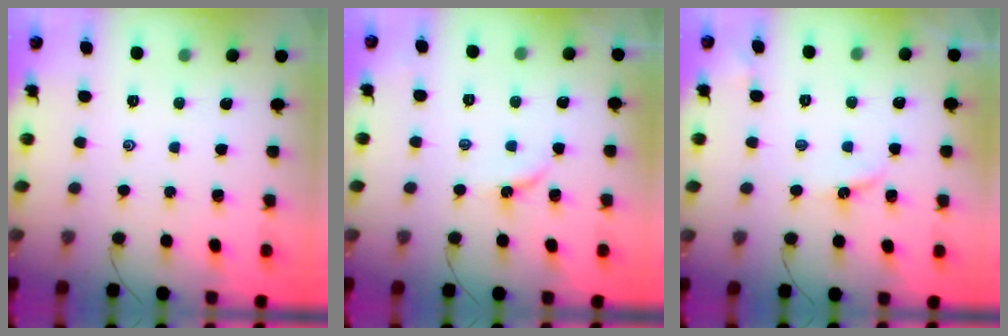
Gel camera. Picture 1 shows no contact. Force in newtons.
{"total": 3.0, "press": 2.9, "slide": 0.5}
{"total": 3.3, "press": 3.3, "slide": 0.4}